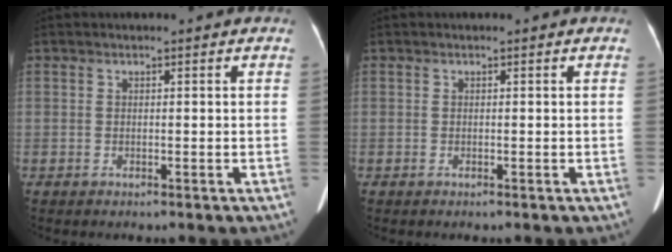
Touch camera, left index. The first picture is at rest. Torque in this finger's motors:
{"motor_torque": [0.04, 0.05, 0.00, 0.00]}